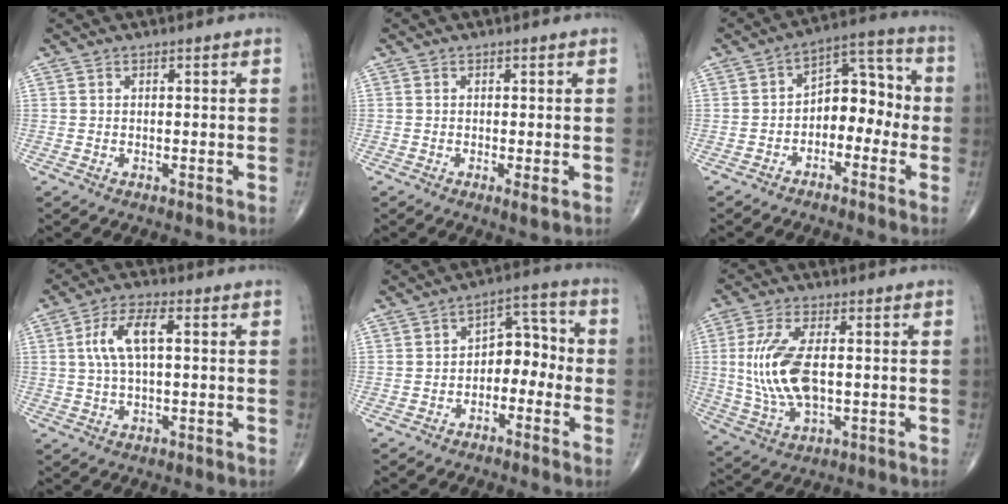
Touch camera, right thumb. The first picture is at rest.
{"total": 1.5, "force": [-0.3, 0.2, 1.5], "torque": [-0.031, -0.008, -0.008]}
{"total": 8.7, "force": [-2.3, 5.9, 6.1], "torque": [-0.049, 0.047, -0.050]}
{"total": 8.1, "force": [1.4, 3.3, 7.2], "torque": [-0.150, 0.018, 0.024]}
{"total": 7.5, "force": [-2.1, 5.0, 5.1], "torque": [-0.038, 0.044, -0.046]}
{"total": 12.4, "force": [0.4, 6.0, 10.9], "torque": [-0.234, -0.003, 0.011]}